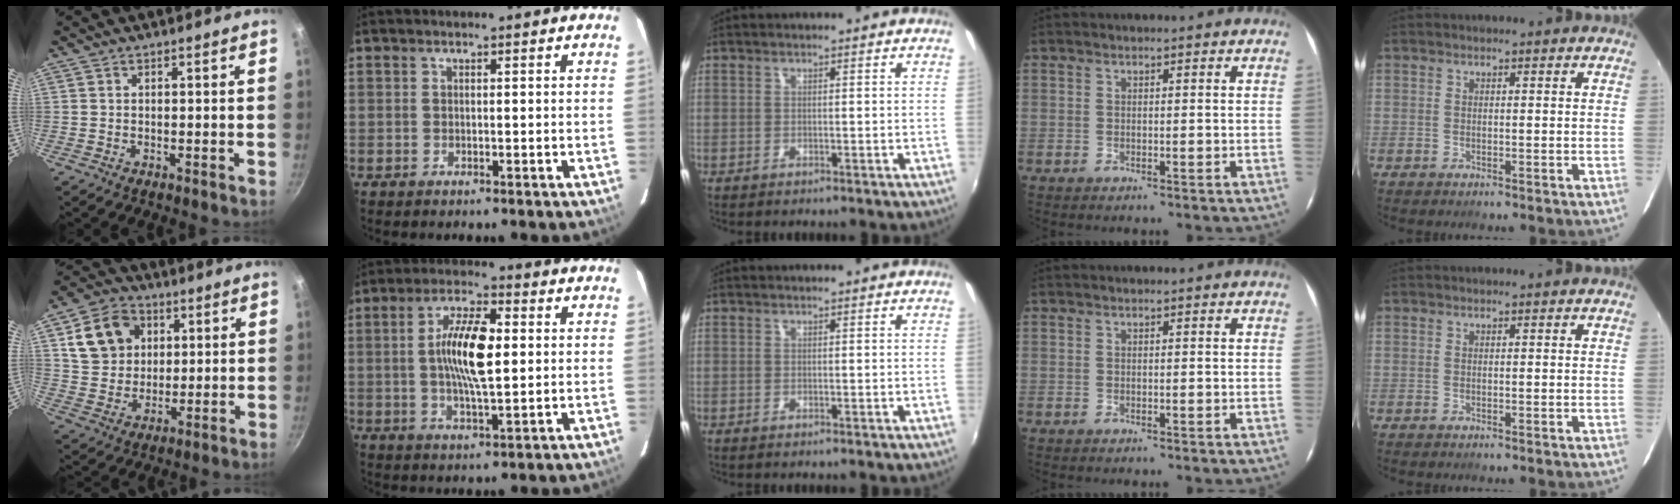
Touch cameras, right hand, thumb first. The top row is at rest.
{"thumb": {"total": 12.5, "force": [3.9, 10.2, 6.0], "torque": [-0.084, 0.002, 0.069]}, "index": {"total": 10.9, "force": [0.9, 3.5, 10.3], "torque": [-0.190, 0.007, 0.015]}}